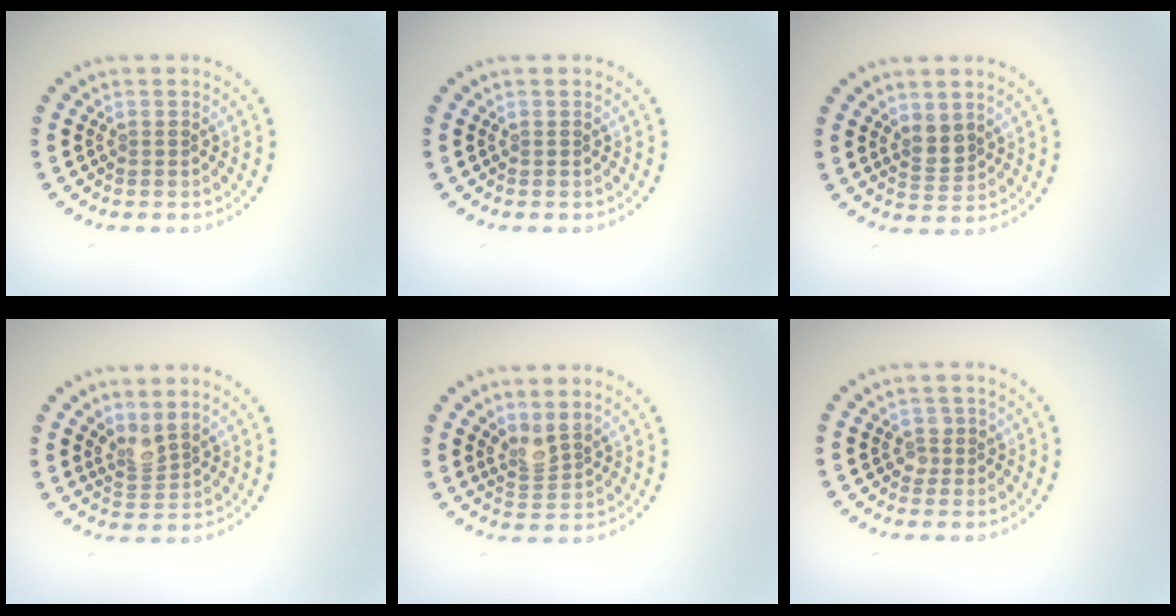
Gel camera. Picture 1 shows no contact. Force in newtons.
{"total": 0.0}
{"total": 2.0, "press": 1.8, "slide": 0.9}
{"total": 2.1, "press": 1.6, "slide": 1.4}
{"total": 2.2, "press": 1.6, "slide": 1.5}
{"total": 1.2, "press": 1.1, "slide": 0.5}